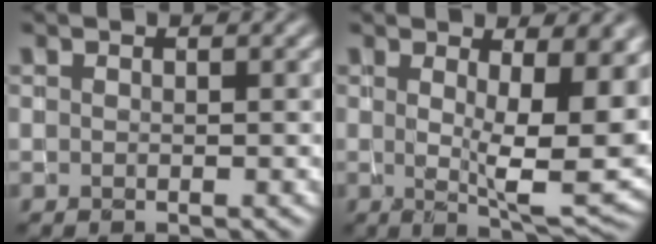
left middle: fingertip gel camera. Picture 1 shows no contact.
{"total": 10.2, "force": [1.7, 3.4, 9.5], "torque": [-0.129, -0.014, 0.030]}